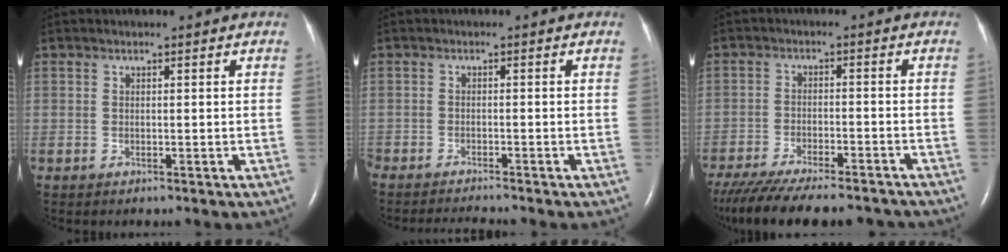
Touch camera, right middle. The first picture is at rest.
{"total": 4.6, "force": [-4.4, -0.4, 1.3], "torque": [-0.019, -0.018, -0.072]}
{"total": 19.2, "force": [-16.8, 3.8, 8.6], "torque": [-0.170, -0.030, -0.239]}